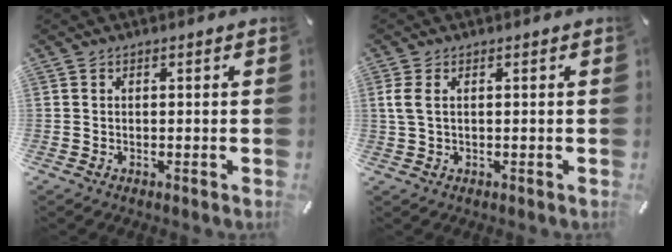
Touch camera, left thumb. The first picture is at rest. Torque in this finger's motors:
{"motor_torque": [0.31, 0.90, 0.33, -0.30, 0.16]}